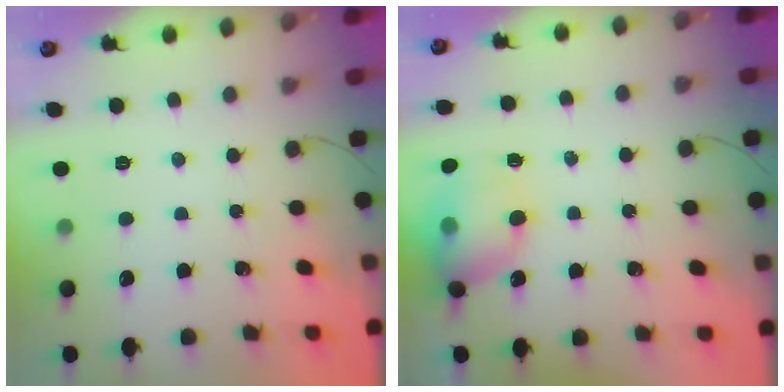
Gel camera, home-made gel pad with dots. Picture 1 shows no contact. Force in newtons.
{"total": 15.0, "press": 14.8, "slide": 2.5}